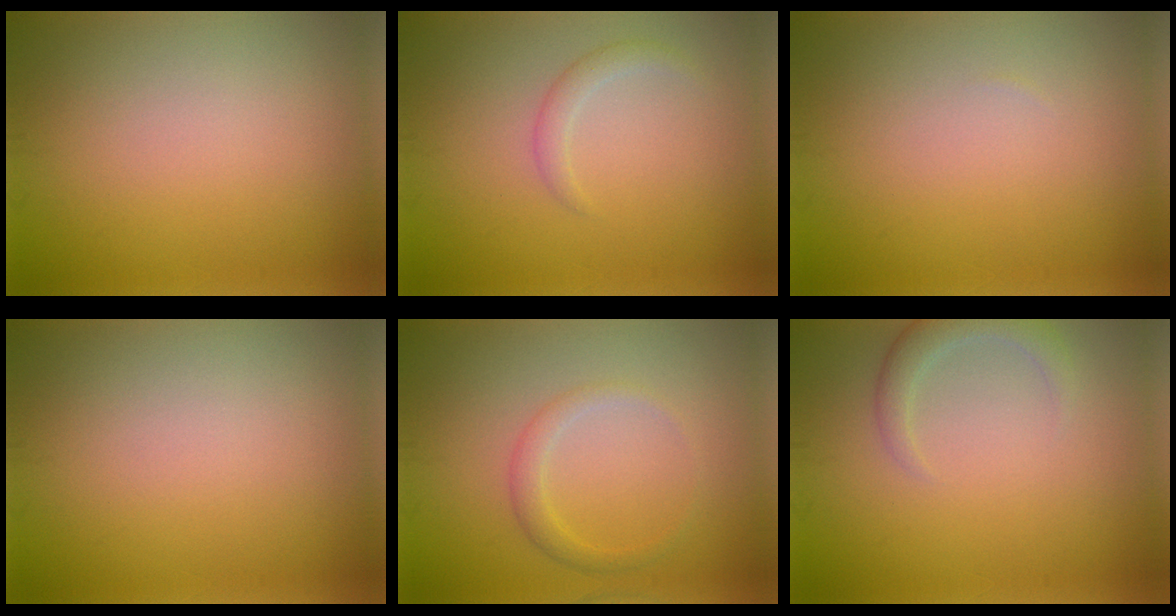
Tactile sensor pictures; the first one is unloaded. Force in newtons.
{"total": 1.5, "press": 1.5, "slide": 0.1}
{"total": 0.0}
{"total": 0.0}
{"total": 1.7, "press": 1.7, "slide": 0.1}
{"total": 2.4, "press": 2.4, "slide": 0.3}